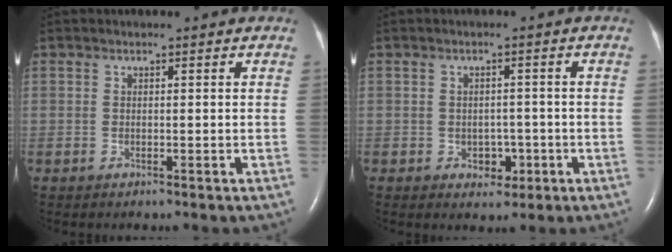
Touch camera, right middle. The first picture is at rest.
{"total": 3.0, "force": [-1.1, 2.3, 1.7], "torque": [-0.018, 0.004, -0.006]}